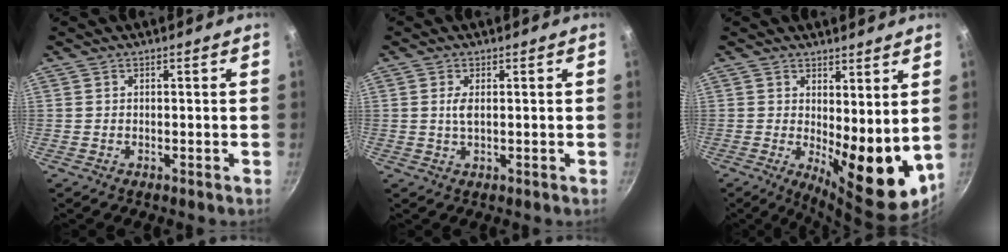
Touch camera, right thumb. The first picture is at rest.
{"total": 2.1, "force": [0.4, 0.8, 1.9], "torque": [-0.041, -0.001, 0.009]}
{"total": 12.2, "force": [1.5, 4.8, 11.1], "torque": [-0.121, -0.034, 0.031]}